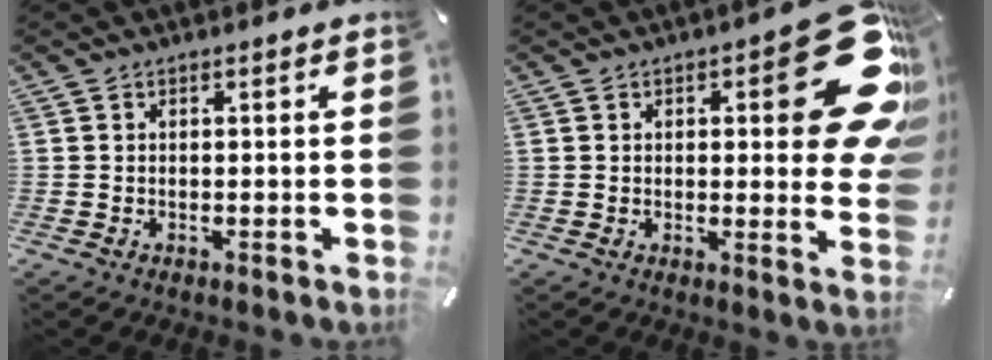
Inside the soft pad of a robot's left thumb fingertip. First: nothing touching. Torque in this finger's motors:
{"motor_torque": [2.55, 2.46, 0.47, -0.32, 0.10]}